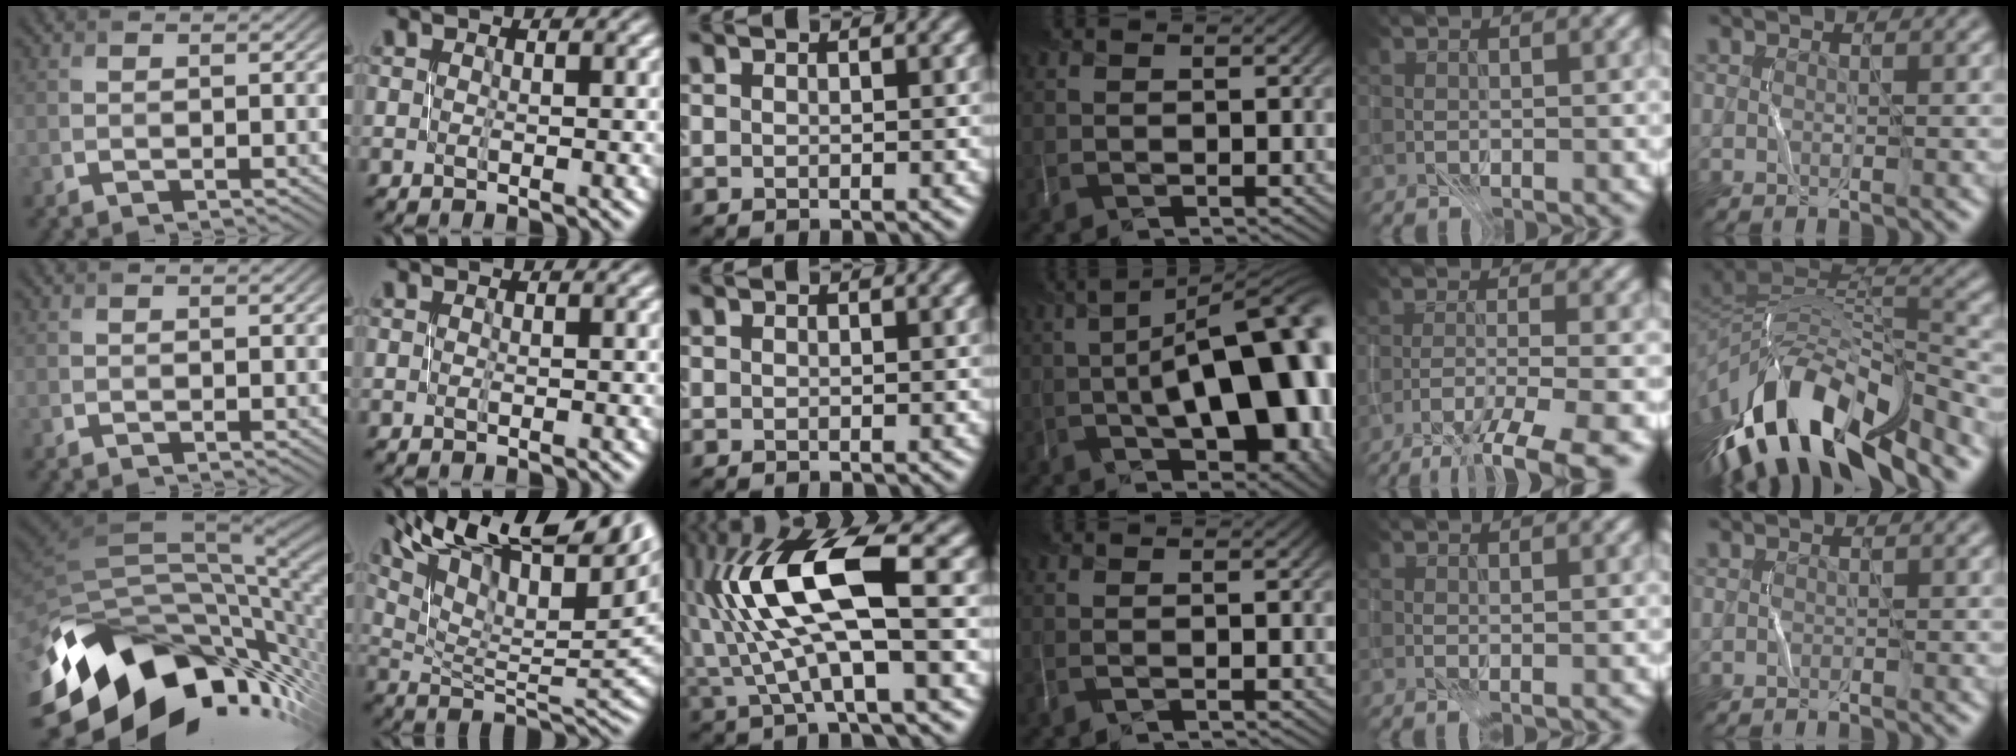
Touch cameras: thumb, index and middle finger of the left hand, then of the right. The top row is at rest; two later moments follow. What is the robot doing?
{"motion": "close", "object": "stapler"}